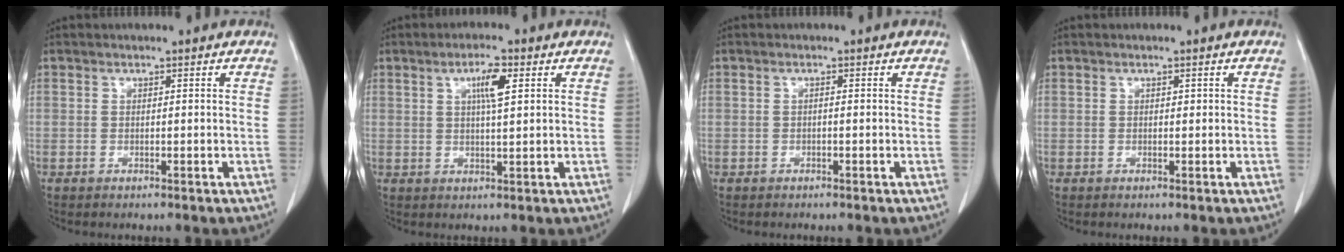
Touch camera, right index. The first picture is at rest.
{"total": 5.1, "force": [1.9, 1.1, 4.6], "torque": [-0.086, 0.001, 0.034]}
{"total": 0.7, "force": [0.0, 0.3, 0.7], "torque": [-0.017, 0.003, 0.001]}
{"total": 0.8, "force": [0.2, 0.5, 0.6], "torque": [-0.013, 0.001, 0.005]}